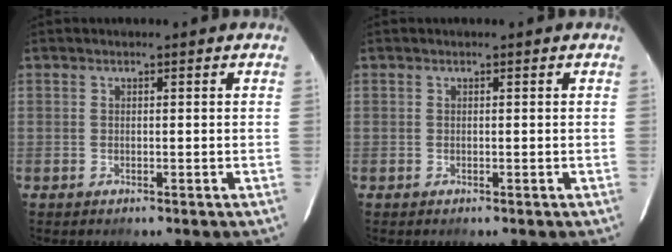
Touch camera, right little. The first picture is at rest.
{"total": 0.0}